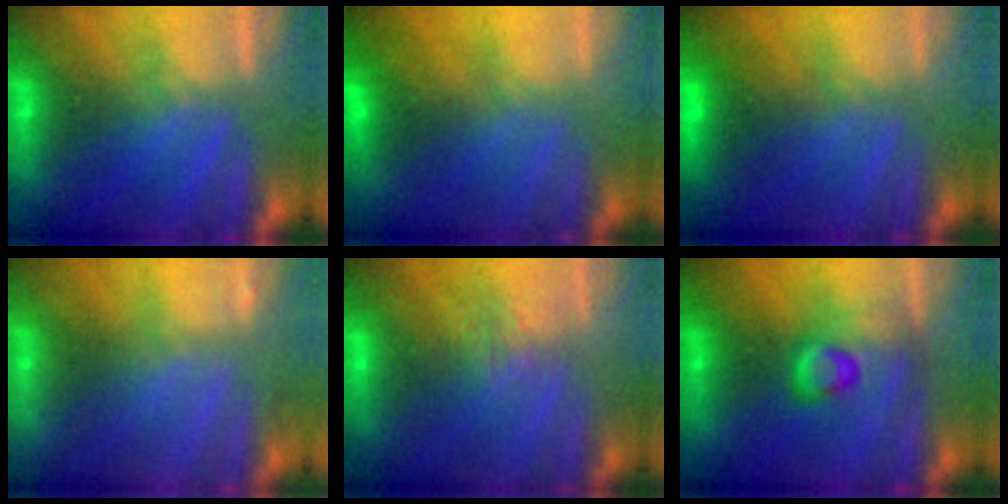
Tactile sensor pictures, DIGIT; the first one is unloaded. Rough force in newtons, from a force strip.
{"total": 2.8}
{"total": 7.4}
{"total": 2.3}
{"total": 2.8}
{"total": 2.8}